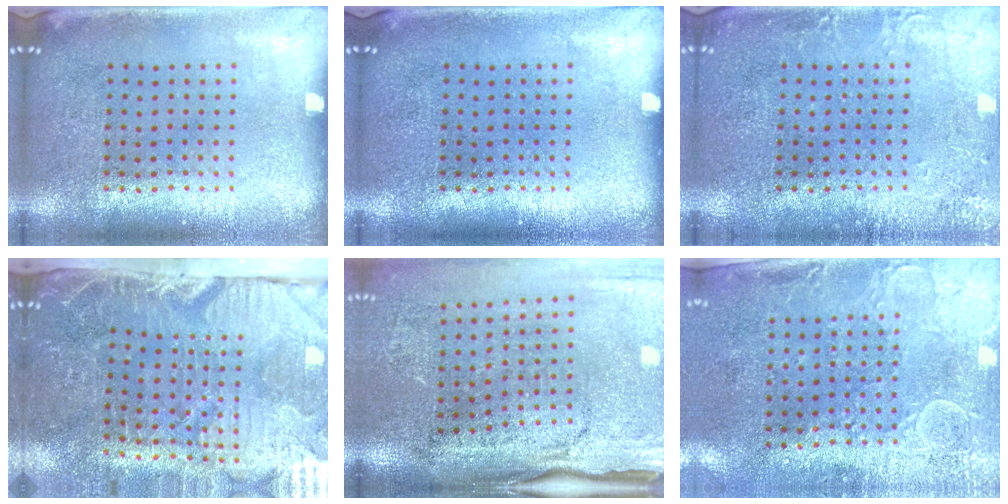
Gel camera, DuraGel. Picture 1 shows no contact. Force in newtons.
{"total": 0.0}
{"total": 2.1, "press": 2.1, "slide": 0.1}
{"total": 4.4, "press": 3.9, "slide": 1.9}
{"total": 4.2, "press": 3.6, "slide": 2.2}
{"total": 3.0, "press": 2.3, "slide": 1.9}